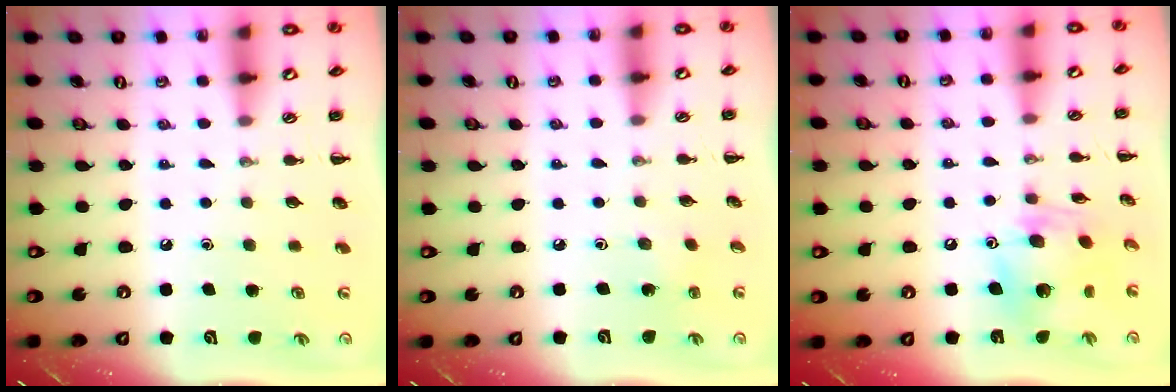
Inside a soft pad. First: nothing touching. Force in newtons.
{"total": 1.1, "press": 1.0, "slide": 0.5}
{"total": 11.4, "press": 11.3, "slide": 0.8}